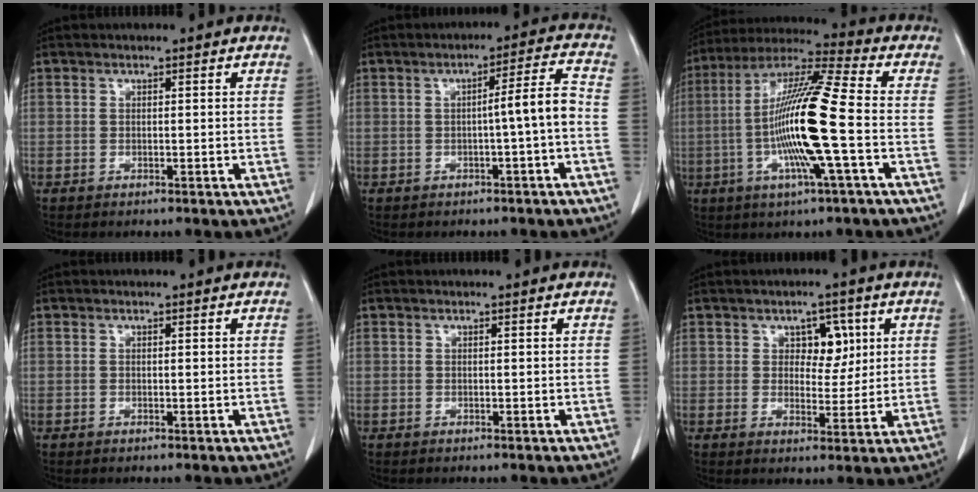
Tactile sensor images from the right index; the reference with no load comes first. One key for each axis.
{"total": 5.1, "fx": -1.2, "fy": -0.6, "fz": 4.9, "tx": -0.069, "ty": 0.013, "tz": -0.017}
{"total": 16.4, "fx": -2.8, "fy": -0.2, "fz": 16.2, "tx": -0.314, "ty": -0.003, "tz": -0.064}
{"total": 0.0}
{"total": 0.0}
{"total": 5.0, "fx": 1.8, "fy": 2.0, "fz": 4.3, "tx": -0.068, "ty": 0.002, "tz": 0.029}